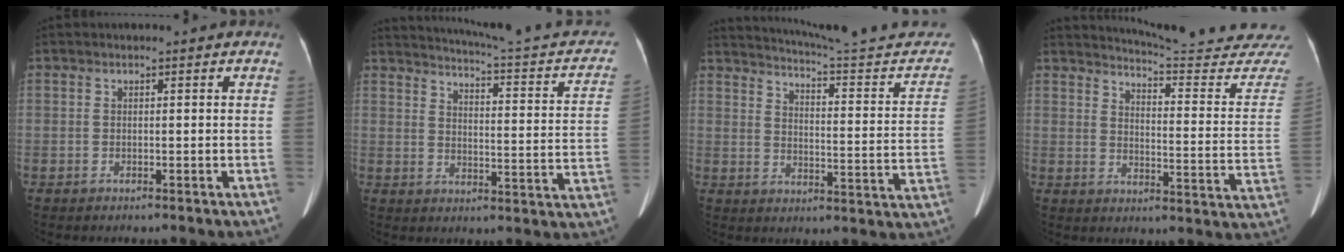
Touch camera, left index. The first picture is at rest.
{"total": 18.3, "force": [15.3, 2.6, 9.7], "torque": [-0.137, -0.027, 0.168]}
{"total": 23.8, "force": [22.4, 0.7, 8.1], "torque": [-0.112, -0.079, 0.275]}
{"total": 22.1, "force": [21.6, -0.6, 4.5], "torque": [-0.062, -0.145, 0.247]}